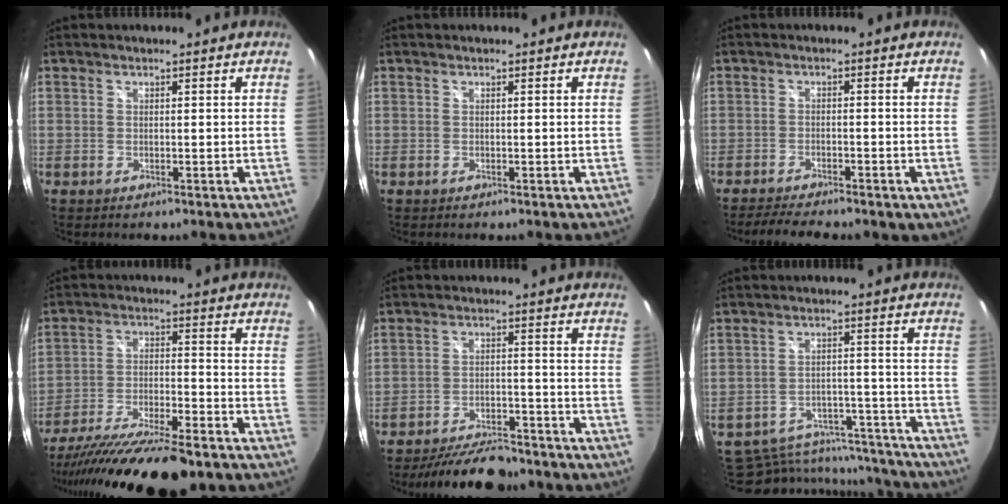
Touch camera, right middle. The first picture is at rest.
{"total": 0.0}
{"total": 7.3, "force": [-5.8, 1.9, 4.0], "torque": [-0.086, -0.013, -0.091]}
{"total": 20.1, "force": [-16.5, 2.9, 11.0], "torque": [-0.210, -0.058, -0.271]}
{"total": 14.0, "force": [-12.2, 4.1, 5.7], "torque": [-0.121, -0.002, -0.173]}
{"total": 17.9, "force": [-15.9, 6.9, 4.7], "torque": [-0.093, 0.026, -0.189]}